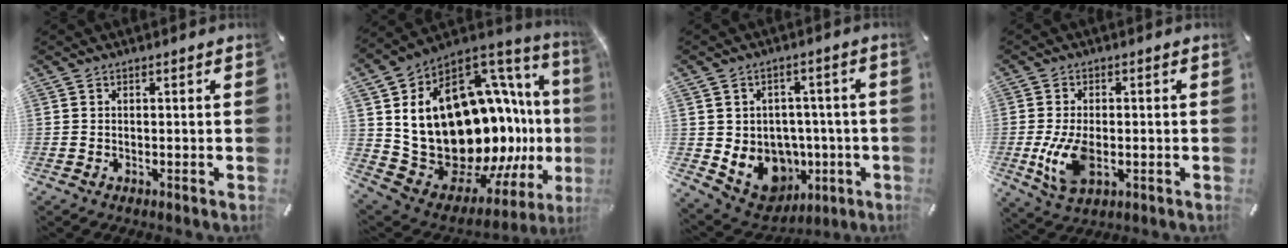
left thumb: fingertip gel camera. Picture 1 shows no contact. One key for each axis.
{"total": 27.4, "fx": -0.1, "fy": 18.5, "fz": 20.2, "tx": -0.305, "ty": -0.079, "tz": 0.073}
{"total": 11.1, "fx": -2.8, "fy": 10.0, "fz": 4.0, "tx": -0.049, "ty": -0.006, "tz": -0.031}
{"total": 8.5, "fx": -1.4, "fy": 5.0, "fz": 6.7, "tx": -0.149, "ty": -0.010, "tz": -0.026}